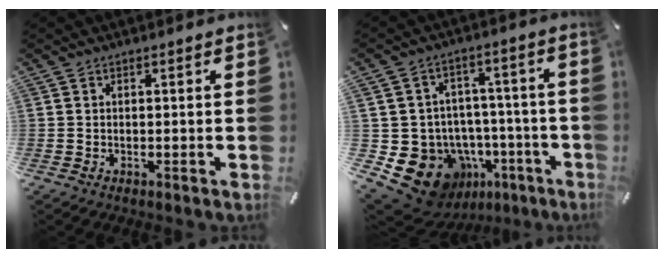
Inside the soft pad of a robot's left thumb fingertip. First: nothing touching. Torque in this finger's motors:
{"motor_torque": [1.18, 1.38, 0.46, 0.02, 0.25]}